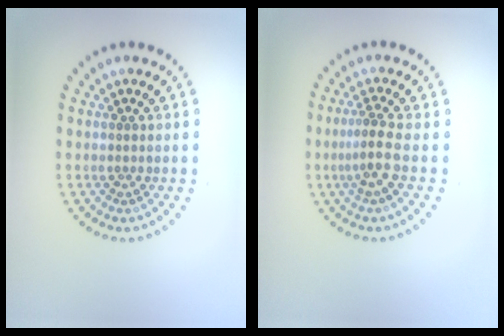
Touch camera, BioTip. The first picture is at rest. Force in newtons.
{"total": 2.6, "press": 1.9, "slide": 1.8}